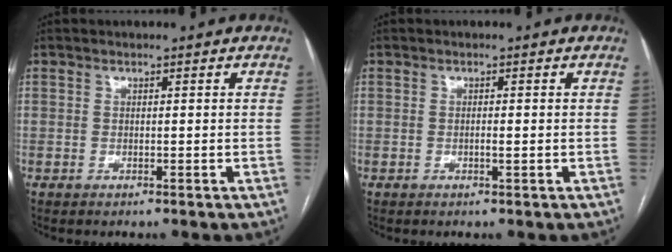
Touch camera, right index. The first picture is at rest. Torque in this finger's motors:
{"motor_torque": [-0.10, 0.00, -0.07, -0.01]}